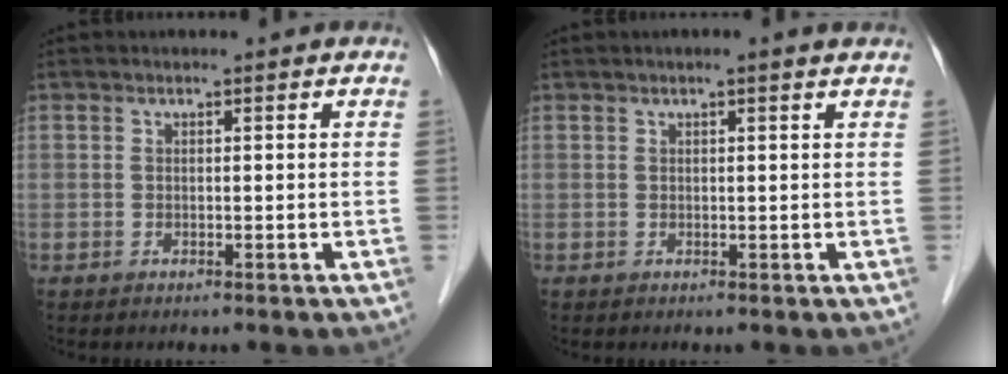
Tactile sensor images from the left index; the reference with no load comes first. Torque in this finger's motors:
{"motor_torque": [0.46, -0.32, 0.26, 0.04]}